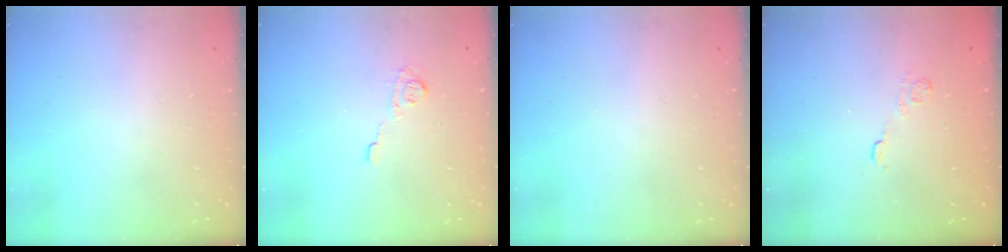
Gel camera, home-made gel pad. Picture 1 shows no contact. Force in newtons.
{"total": 6.9, "press": 6.8, "slide": 0.8}
{"total": 0.0}
{"total": 2.9, "press": 2.5, "slide": 1.6}